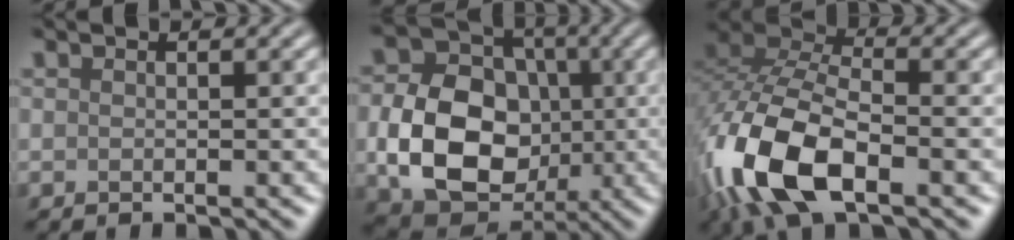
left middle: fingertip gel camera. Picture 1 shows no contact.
{"total": 10.4, "force": [-1.7, 7.9, 6.5], "torque": [-0.127, -0.004, -0.030]}
{"total": 11.6, "force": [-5.2, 5.5, 8.7], "torque": [-0.199, -0.007, -0.107]}